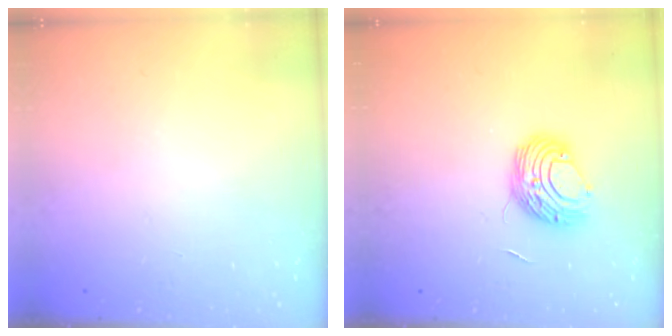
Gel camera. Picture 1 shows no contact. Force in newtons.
{"total": 9.3, "press": 9.3, "slide": 0.5}